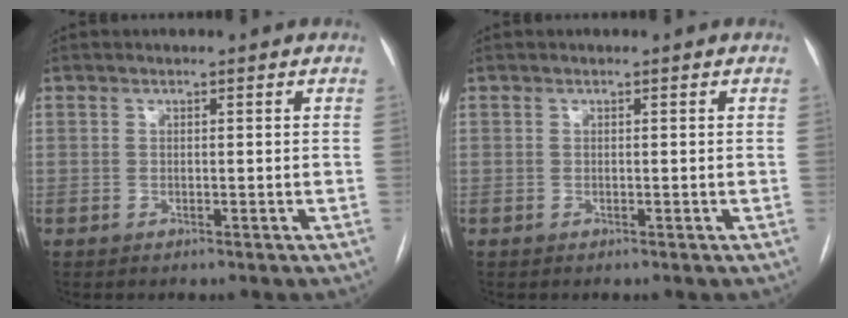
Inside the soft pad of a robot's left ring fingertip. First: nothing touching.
{"total": 0.0}